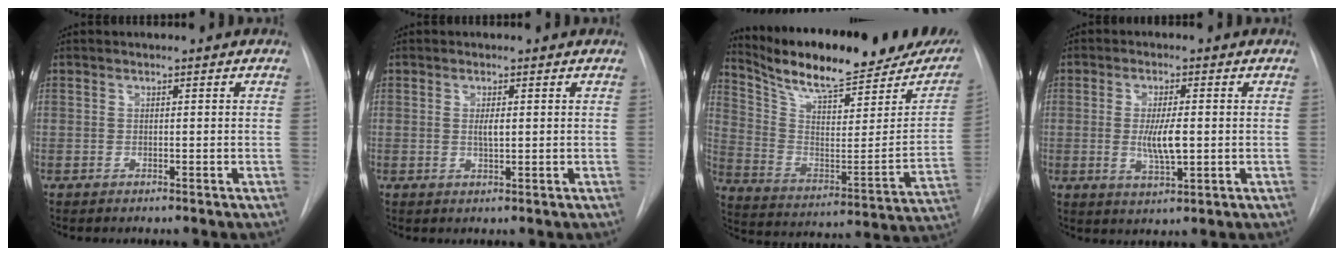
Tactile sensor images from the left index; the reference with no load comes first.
{"total": 1.6, "force": [0.1, 0.4, 1.5], "torque": [-0.029, -0.004, 0.002]}
{"total": 25.9, "force": [21.3, 5.4, 13.7], "torque": [-0.219, -0.041, 0.305]}
{"total": 5.6, "force": [-0.4, 1.4, 5.4], "torque": [-0.102, -0.012, -0.005]}